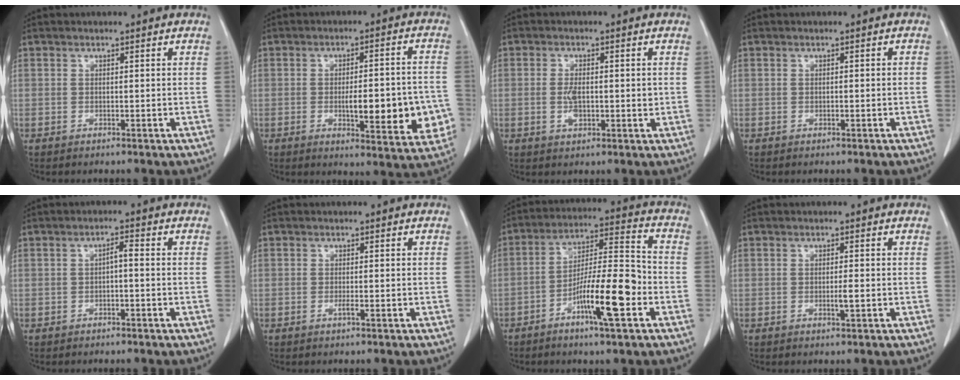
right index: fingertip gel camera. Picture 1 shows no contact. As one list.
[{"total": 12.8, "force": [-3.0, 3.4, 12.0], "torque": [-0.144, 0.011, -0.031]}, {"total": 4.0, "force": [-0.2, 1.8, 3.6], "torque": [-0.074, 0.000, -0.003]}, {"total": 0.7, "force": [-0.2, 0.2, 0.6], "torque": [-0.008, 0.004, -0.001]}, {"total": 1.7, "force": [-0.3, 0.4, 1.6], "torque": [-0.027, 0.005, -0.007]}, {"total": 0.8, "force": [-0.4, -0.1, 0.7], "torque": [-0.013, 0.000, -0.005]}, {"total": 12.7, "force": [-5.3, 1.4, 11.5], "torque": [-0.202, 0.004, -0.091]}, {"total": 1.4, "force": [-0.4, 0.0, 1.4], "torque": [-0.024, -0.002, -0.005]}]